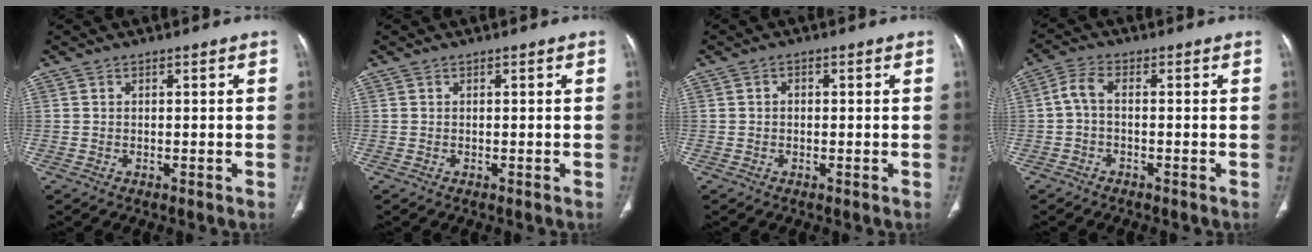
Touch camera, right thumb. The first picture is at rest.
{"total": 0.0}
{"total": 1.1, "force": [0.1, 0.8, 0.7], "torque": [-0.007, 0.005, -0.001]}
{"total": 3.6, "force": [-0.6, 1.6, 3.2], "torque": [-0.068, 0.013, -0.020]}